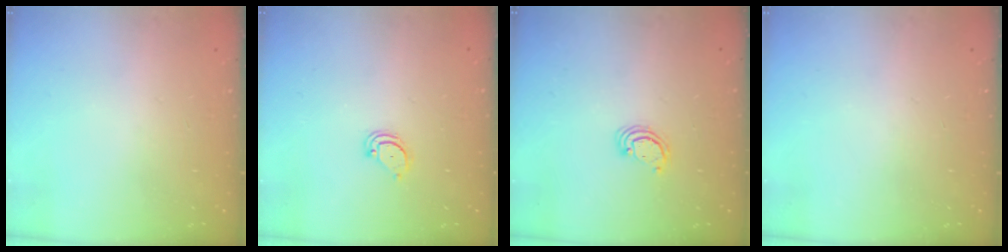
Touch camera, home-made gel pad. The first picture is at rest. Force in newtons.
{"total": 2.4, "press": 2.4, "slide": 0.2}
{"total": 2.6, "press": 2.5, "slide": 0.2}
{"total": 0.0}